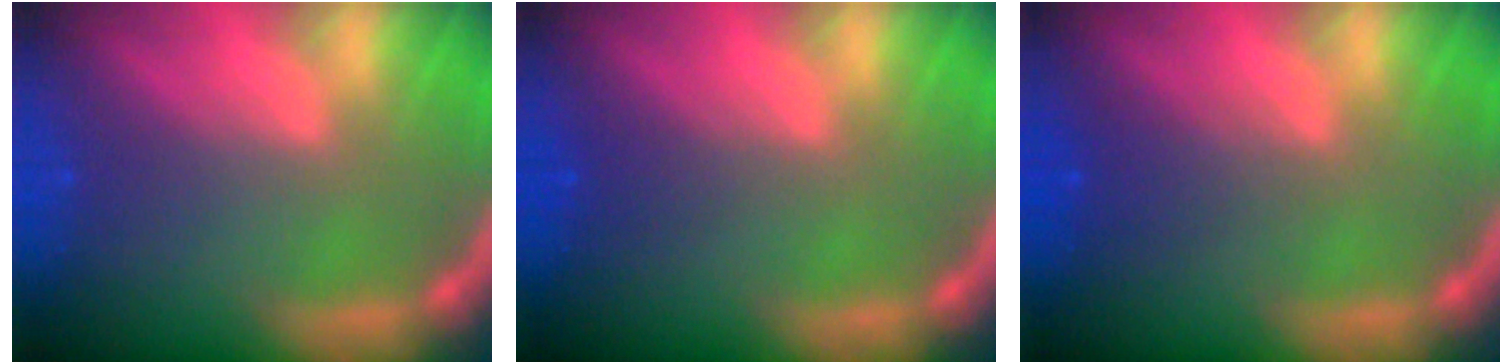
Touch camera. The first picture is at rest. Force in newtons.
{"total": 1.0}
{"total": 2.0}